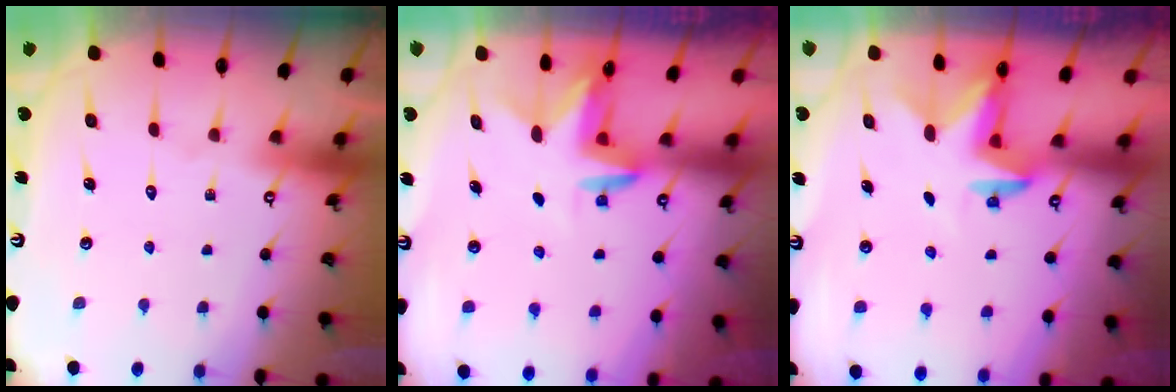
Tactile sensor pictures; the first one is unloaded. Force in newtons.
{"total": 2.6, "press": 2.6, "slide": 0.1}
{"total": 2.4, "press": 2.4, "slide": 0.4}